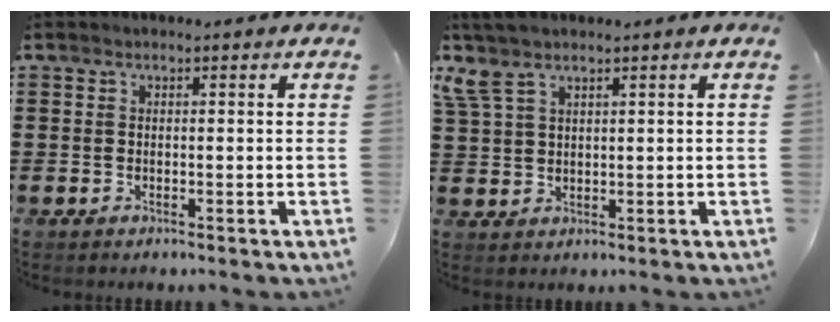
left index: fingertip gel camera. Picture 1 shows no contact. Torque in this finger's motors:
{"motor_torque": [1.08, -1.06, 0.35, 0.14]}